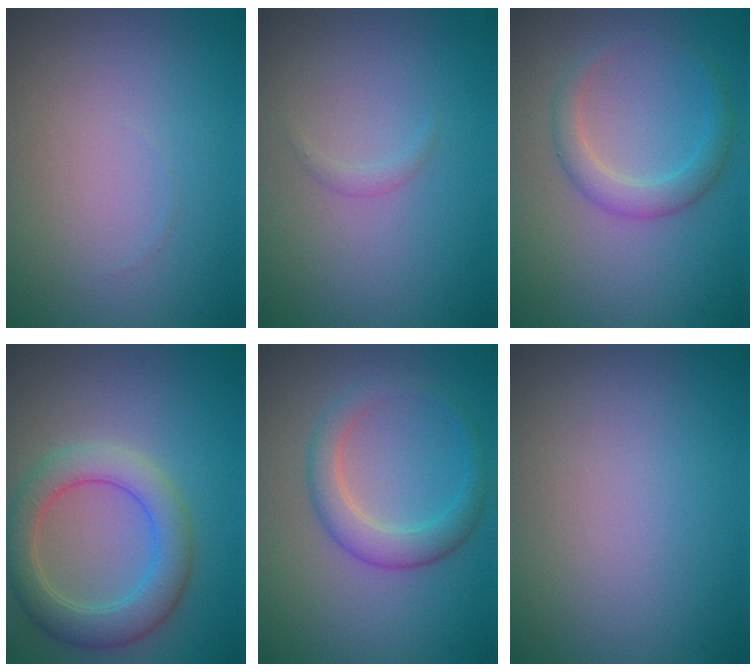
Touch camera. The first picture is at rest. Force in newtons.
{"total": 0.6, "press": 0.6, "slide": 0.0}
{"total": 2.5, "press": 2.5, "slide": 0.1}
{"total": 4.9, "press": 4.9, "slide": 0.3}
{"total": 3.2, "press": 3.2, "slide": 0.1}
{"total": 0.0}